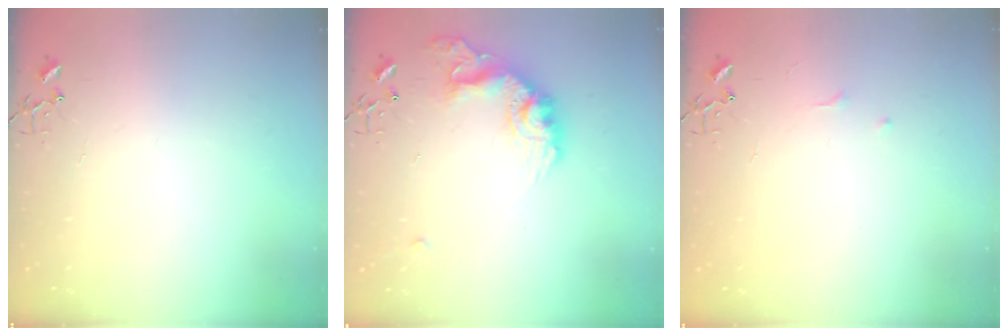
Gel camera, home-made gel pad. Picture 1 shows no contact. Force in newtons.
{"total": 17.2, "press": 17.2, "slide": 1.2}
{"total": 4.7, "press": 4.7, "slide": 0.7}